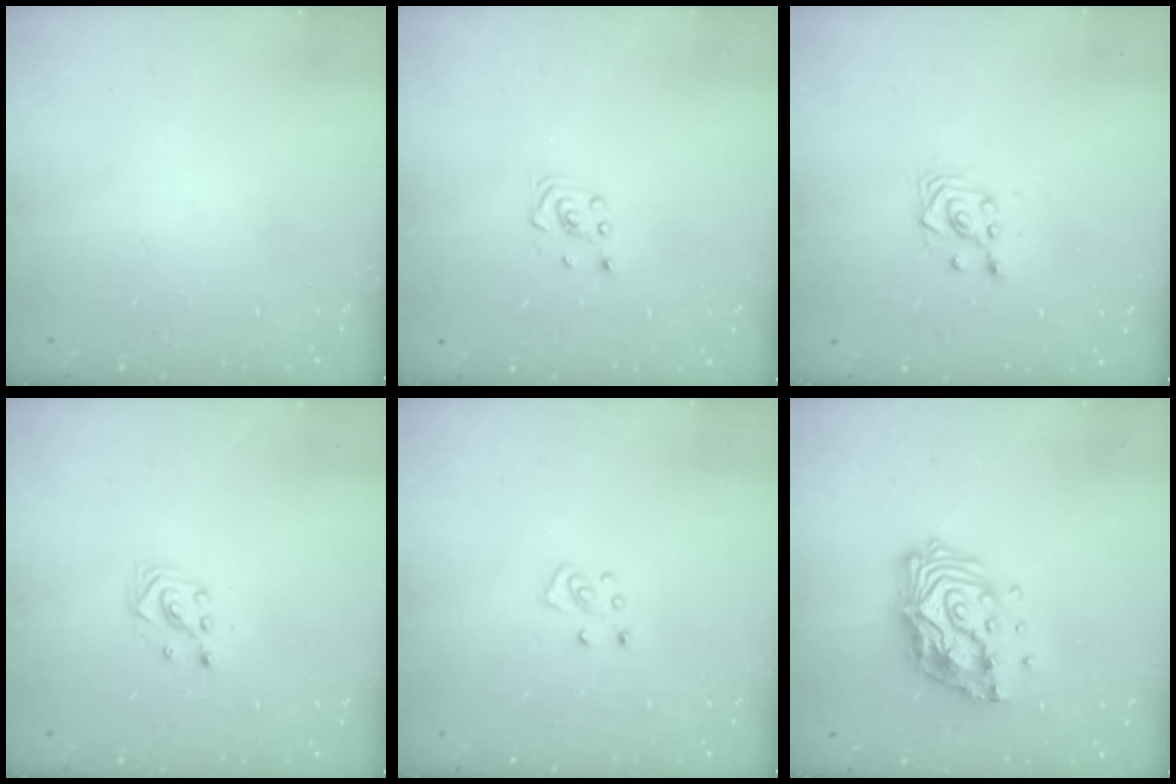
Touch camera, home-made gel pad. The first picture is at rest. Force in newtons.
{"total": 2.6, "press": 2.4, "slide": 1.0}
{"total": 2.9, "press": 2.9, "slide": 0.6}
{"total": 2.2, "press": 2.2, "slide": 0.2}
{"total": 4.2, "press": 4.2, "slide": 0.4}
{"total": 15.4, "press": 15.3, "slide": 2.1}